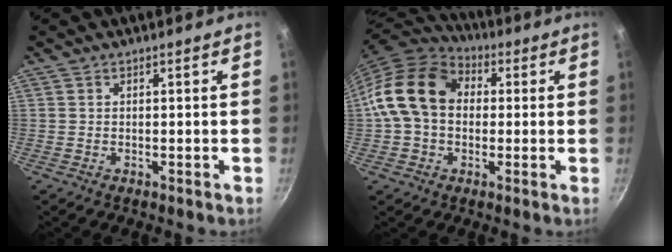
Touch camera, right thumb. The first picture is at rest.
{"total": 15.3, "force": [1.5, 11.6, 9.9], "torque": [-0.151, 0.029, 0.013]}